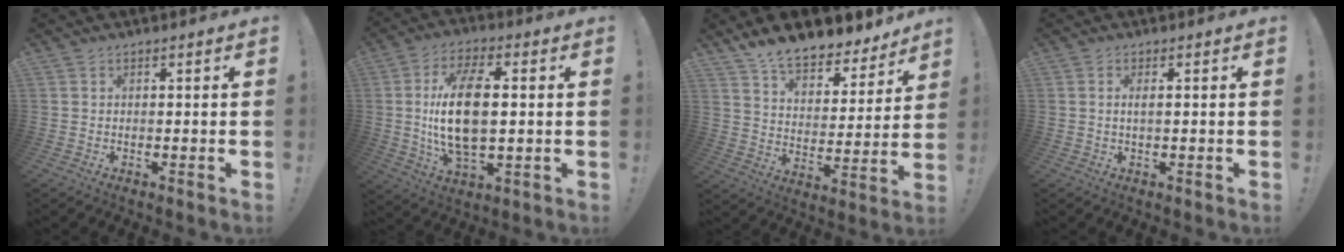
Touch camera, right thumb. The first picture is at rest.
{"total": 16.4, "force": [1.3, 8.0, 14.3], "torque": [-0.270, -0.004, 0.017]}
{"total": 12.5, "force": [10.8, 4.4, 4.5], "torque": [-0.090, -0.082, 0.195]}
{"total": 1.5, "force": [0.4, 0.3, 1.4], "torque": [-0.018, -0.002, 0.005]}